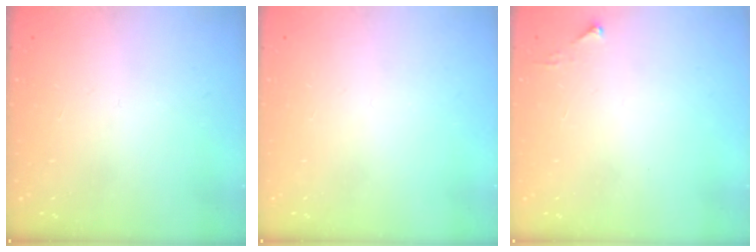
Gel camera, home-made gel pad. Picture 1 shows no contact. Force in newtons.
{"total": 0.0}
{"total": 3.1, "press": 3.1, "slide": 0.4}